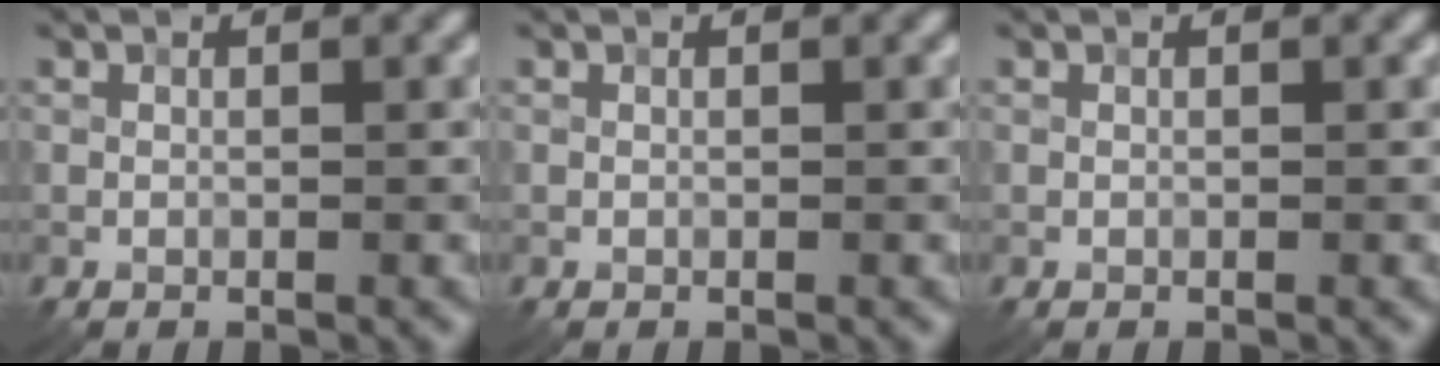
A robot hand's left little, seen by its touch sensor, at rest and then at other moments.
{"total": 0.0}
{"total": 0.0}